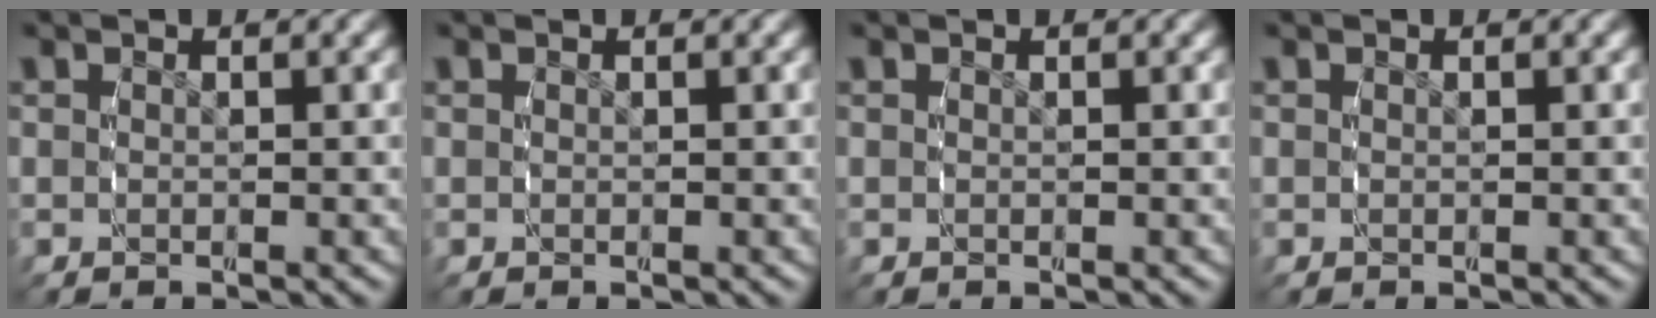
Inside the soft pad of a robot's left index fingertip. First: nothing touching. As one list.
[{"total": 0.0}, {"total": 0.0}, {"total": 0.0}]